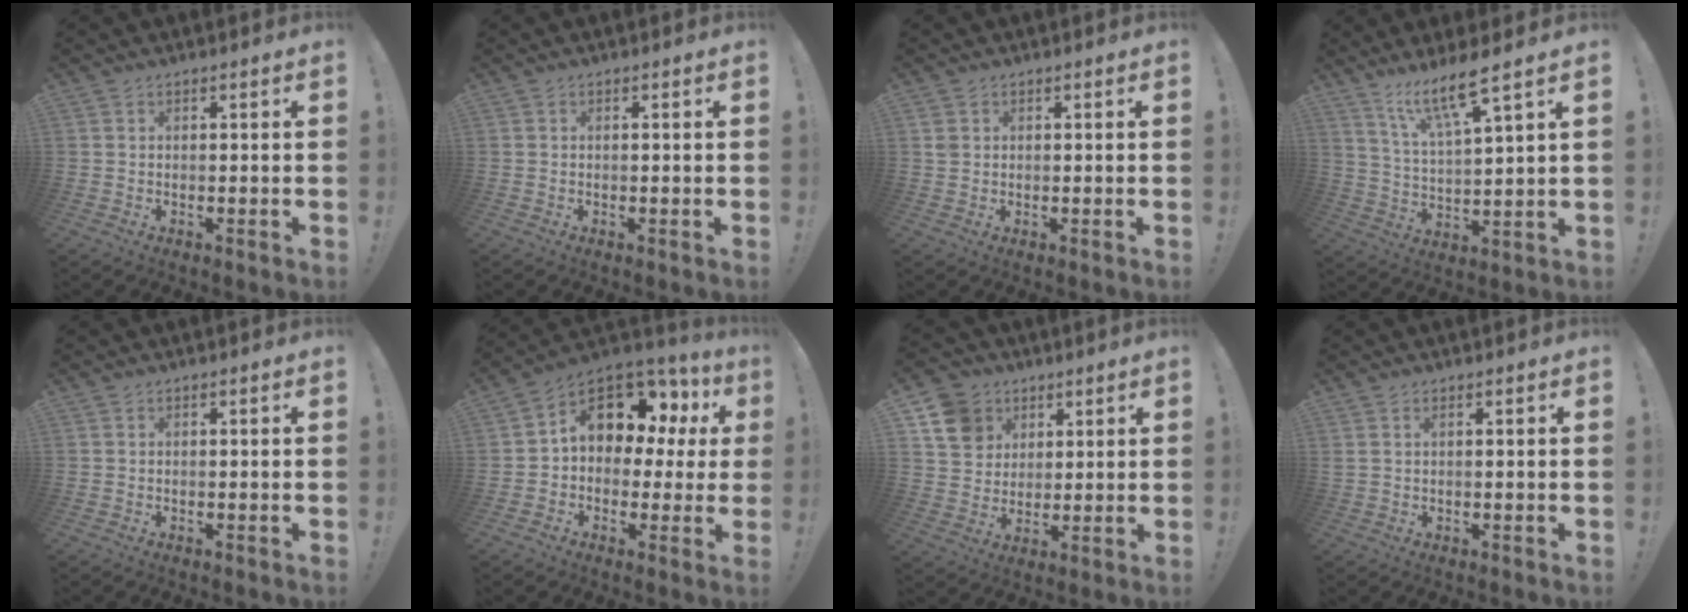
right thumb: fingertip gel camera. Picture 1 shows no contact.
{"total": 0.0}
{"total": 2.0, "force": [0.8, 1.7, 0.9], "torque": [-0.012, 0.001, 0.015]}
{"total": 11.3, "force": [8.4, 1.0, 7.5], "torque": [-0.132, -0.046, 0.137]}
{"total": 0.0}
{"total": 12.7, "force": [5.3, 8.4, 7.9], "torque": [-0.123, -0.032, 0.096]}
{"total": 11.7, "force": [5.7, 9.7, 3.5], "torque": [-0.044, -0.030, 0.114]}
{"total": 1.7, "force": [0.9, 0.3, 1.4], "torque": [-0.033, 0.001, 0.017]}